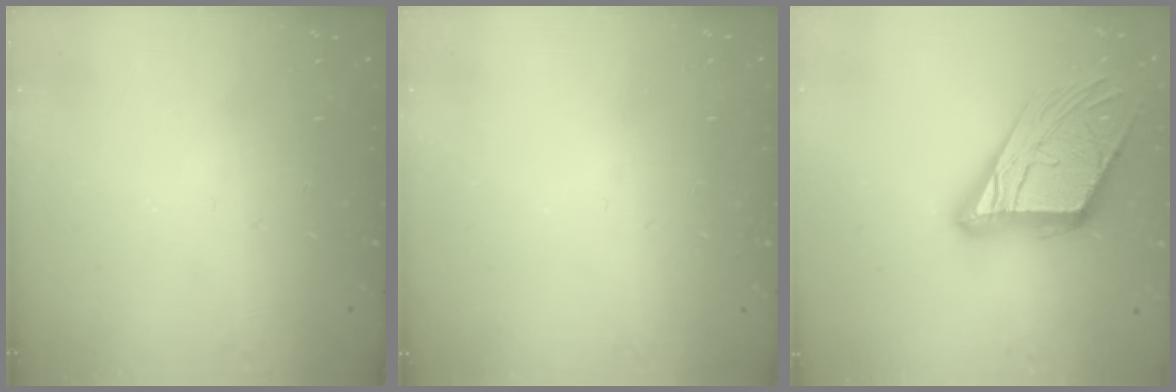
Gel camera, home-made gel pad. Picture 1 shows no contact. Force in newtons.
{"total": 1.5, "press": 1.5, "slide": 0.1}
{"total": 20.3, "press": 20.2, "slide": 2.2}